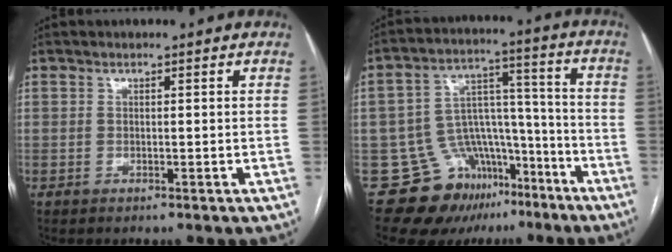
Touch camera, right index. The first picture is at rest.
{"total": 14.9, "force": [-10.1, 10.0, 4.5], "torque": [-0.059, 0.083, -0.148]}